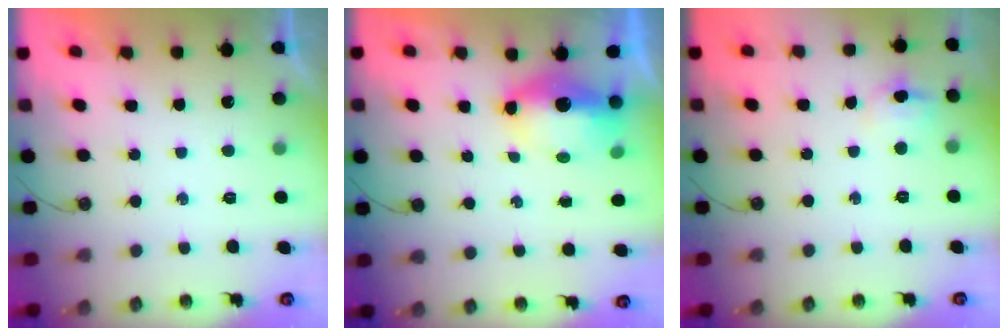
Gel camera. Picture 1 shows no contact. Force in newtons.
{"total": 7.8, "press": 7.7, "slide": 1.4}
{"total": 5.5, "press": 5.3, "slide": 1.2}